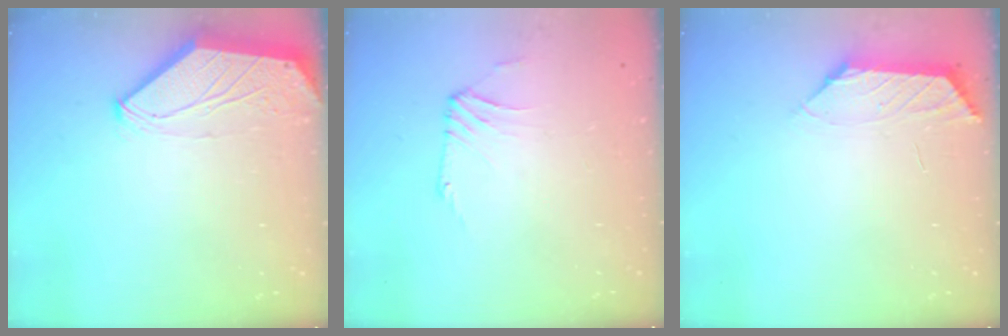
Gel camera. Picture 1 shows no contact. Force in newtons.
{"total": 1.0, "press": 0.8, "slide": 0.5}
{"total": 0.9, "press": 0.7, "slide": 0.4}